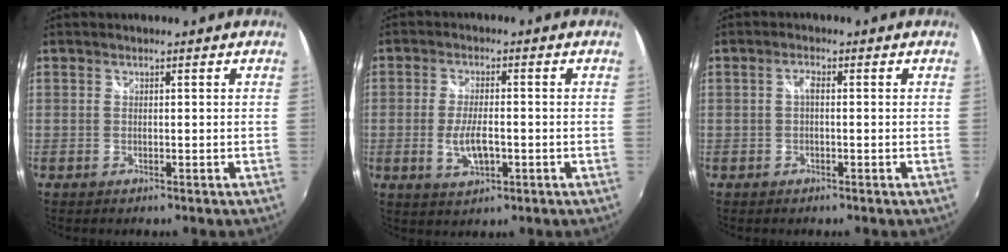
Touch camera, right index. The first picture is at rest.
{"total": 5.9, "force": [-1.5, 2.2, 5.2], "torque": [-0.106, -0.008, -0.024]}
{"total": 1.5, "force": [-0.1, 0.6, 1.4], "torque": [-0.026, 0.006, -0.005]}